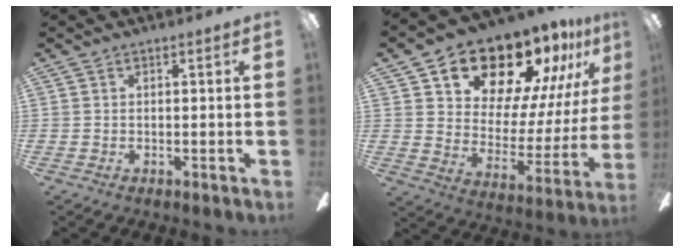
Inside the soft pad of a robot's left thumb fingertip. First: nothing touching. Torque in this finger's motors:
{"motor_torque": [2.11, 2.90, 1.35, -1.42, 0.08]}